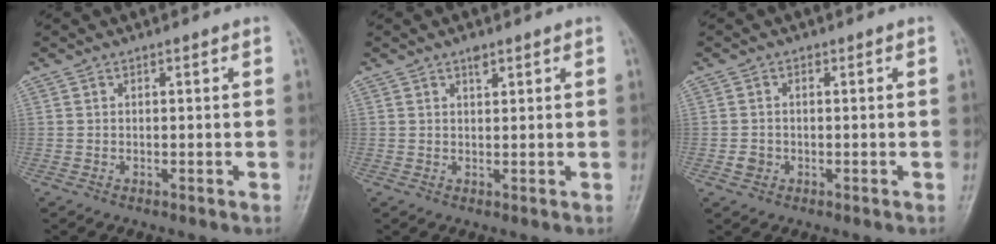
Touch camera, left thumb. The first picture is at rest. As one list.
[{"total": 1.3, "force": [0.9, 0.6, 0.7], "torque": [-0.007, -0.005, 0.014]}, {"total": 2.0, "force": [-0.5, 1.8, 0.7], "torque": [-0.003, 0.004, -0.009]}]